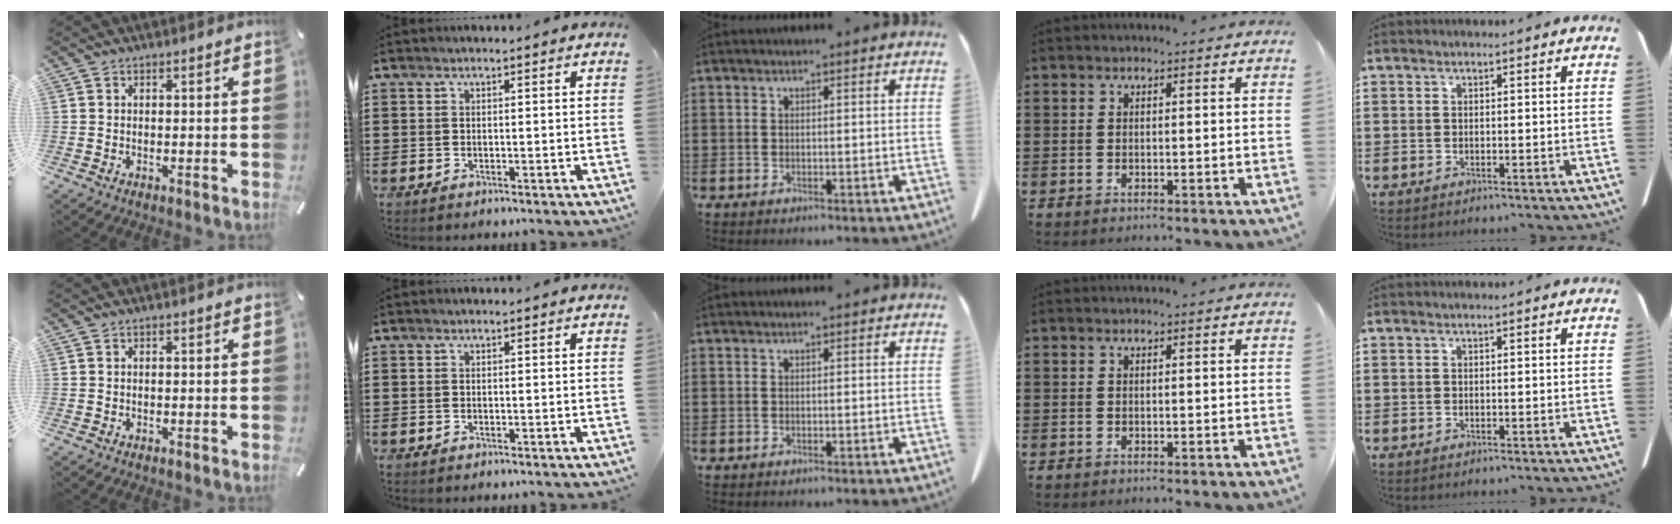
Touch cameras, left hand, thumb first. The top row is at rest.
{}